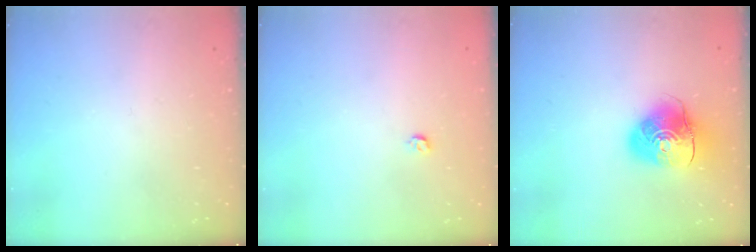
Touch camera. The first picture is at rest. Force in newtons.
{"total": 3.2, "press": 3.2, "slide": 0.6}
{"total": 10.8, "press": 10.6, "slide": 1.7}